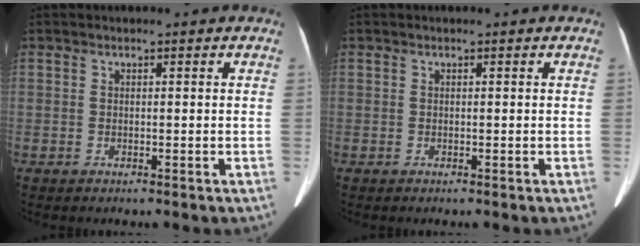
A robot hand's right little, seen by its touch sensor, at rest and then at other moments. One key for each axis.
{"total": 0.0}